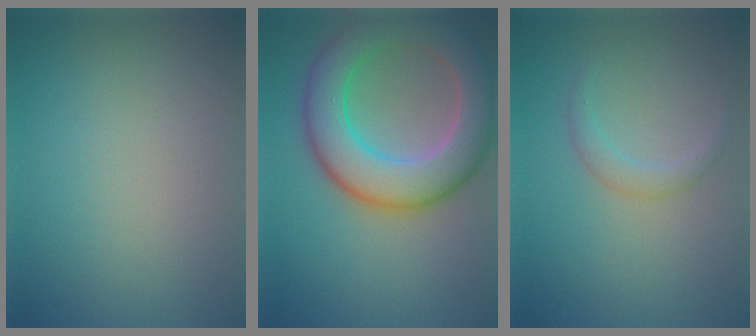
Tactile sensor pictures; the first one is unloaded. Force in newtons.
{"total": 9.6, "press": 9.5, "slide": 0.4}
{"total": 1.5, "press": 1.5, "slide": 0.1}